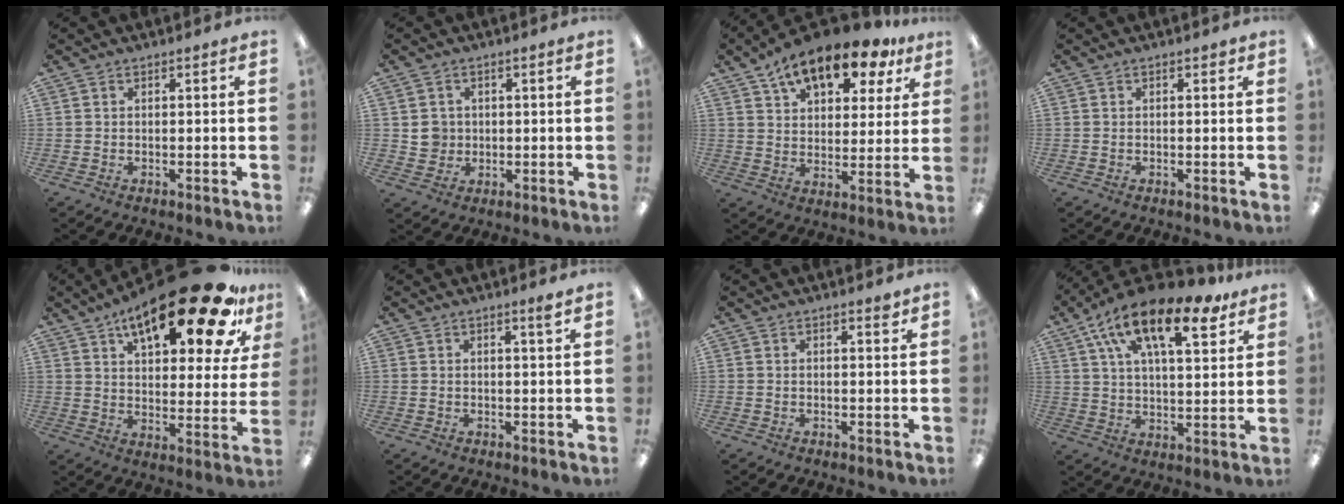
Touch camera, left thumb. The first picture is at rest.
{"total": 4.3, "force": [0.7, 4.2, 0.7], "torque": [0.000, 0.000, 0.009]}
{"total": 13.6, "force": [10.5, 5.7, 6.5], "torque": [-0.108, -0.059, 0.185]}
{"total": 0.9, "force": [0.4, 0.6, 0.5], "torque": [-0.002, 0.000, 0.004]}
{"total": 24.5, "force": [15.2, 8.1, 17.3], "torque": [-0.253, -0.092, 0.243]}
{"total": 1.7, "force": [1.3, 0.0, 1.2], "torque": [-0.019, -0.004, 0.020]}
{"total": 1.2, "force": [0.9, 0.4, 0.7], "torque": [0.002, -0.006, 0.013]}
{"total": 18.8, "force": [11.0, 7.6, 13.2], "torque": [-0.218, -0.048, 0.182]}